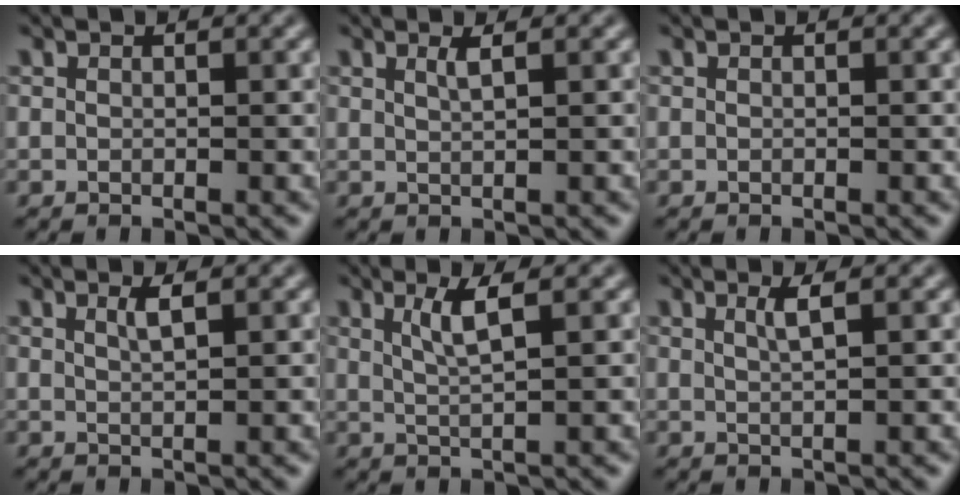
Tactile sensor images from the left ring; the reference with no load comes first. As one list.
[{"total": 1.4, "force": [0.7, 0.4, 1.1], "torque": [-0.014, 0.001, 0.009]}, {"total": 0.0}, {"total": 1.5, "force": [0.8, 0.3, 1.2], "torque": [-0.017, 0.001, 0.011]}, {"total": 2.7, "force": [1.2, 0.5, 2.4], "torque": [-0.042, -0.001, 0.022]}, {"total": 1.7, "force": [0.8, 0.5, 1.5], "torque": [-0.021, 0.001, 0.010]}]